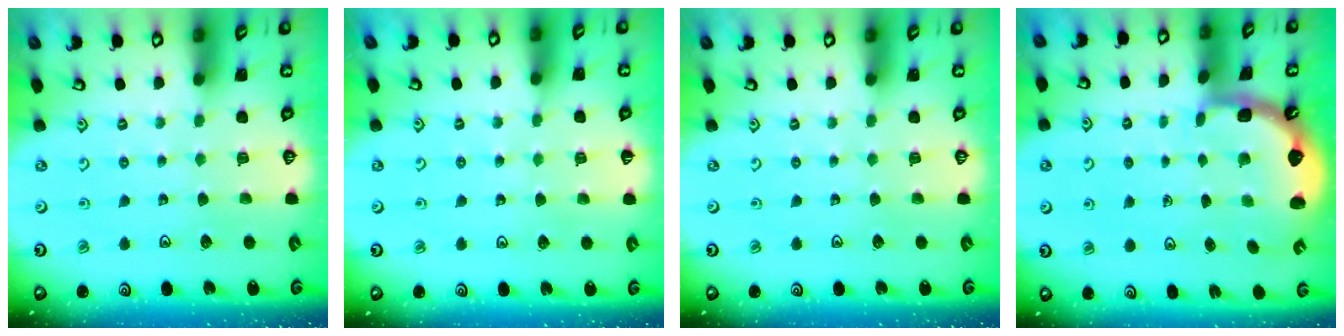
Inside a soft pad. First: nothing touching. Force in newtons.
{"total": 2.4, "press": 2.4, "slide": 0.5}
{"total": 0.0}
{"total": 2.5, "press": 1.7, "slide": 1.8}